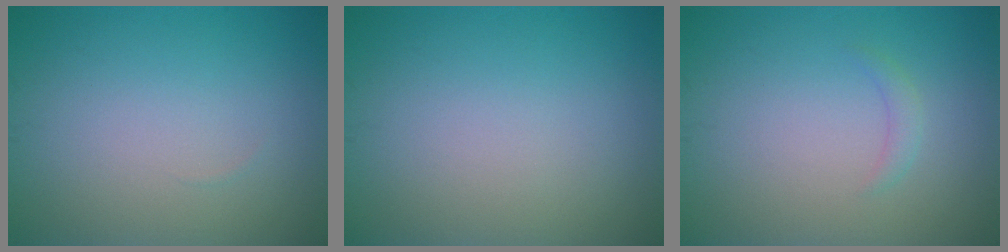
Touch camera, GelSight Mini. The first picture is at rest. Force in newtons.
{"total": 0.0}
{"total": 1.0, "press": 1.0, "slide": 0.1}